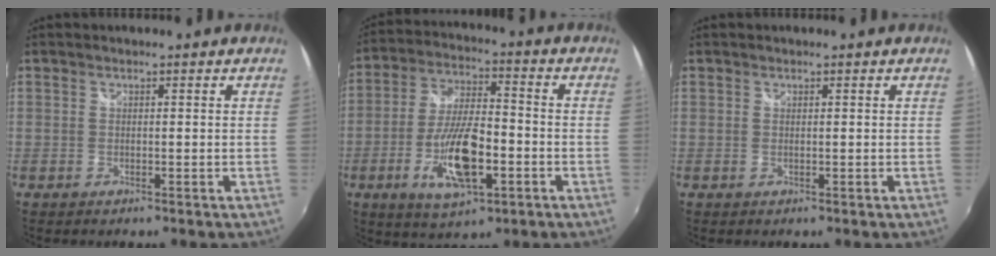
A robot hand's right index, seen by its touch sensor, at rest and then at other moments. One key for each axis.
{"total": 14.0, "fx": -4.9, "fy": 5.2, "fz": 12.1, "tx": -0.247, "ty": -0.009, "tz": -0.087}
{"total": 0.0}